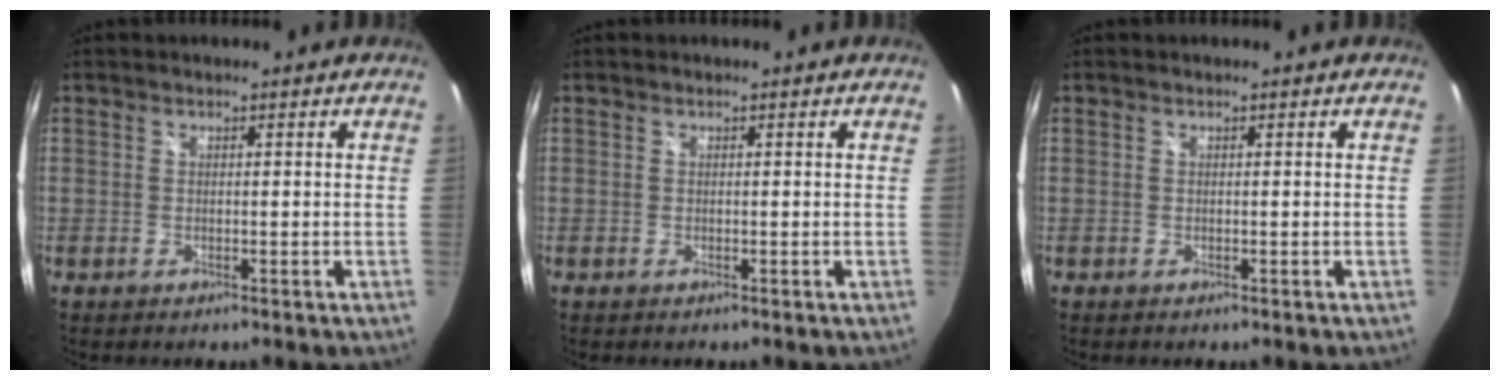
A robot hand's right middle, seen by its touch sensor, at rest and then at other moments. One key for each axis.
{"total": 0.0}
{"total": 0.0}